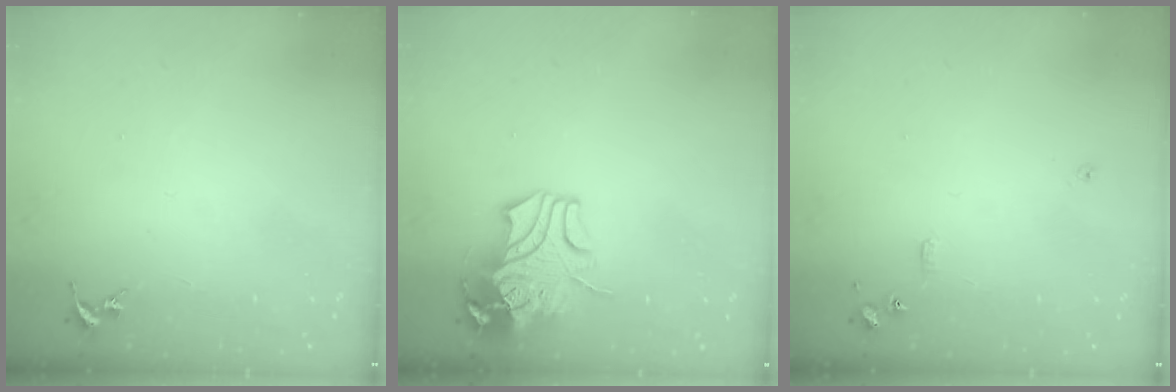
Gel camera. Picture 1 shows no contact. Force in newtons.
{"total": 11.6, "press": 11.5, "slide": 1.5}
{"total": 6.9, "press": 6.8, "slide": 0.7}